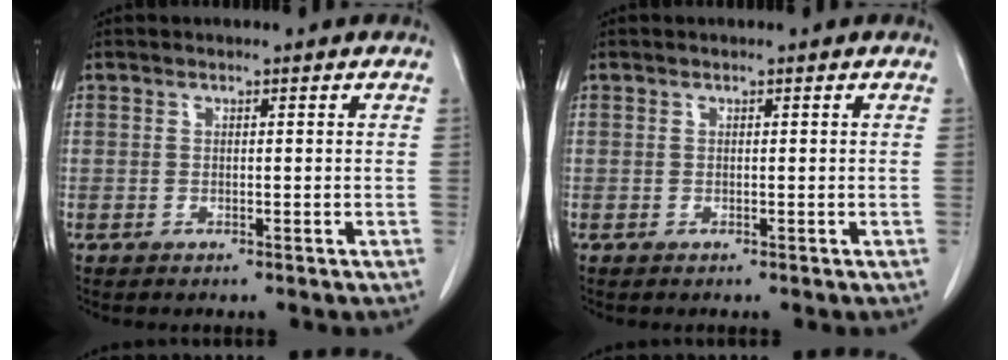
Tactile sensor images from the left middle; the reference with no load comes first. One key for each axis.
{"total": 0.0}